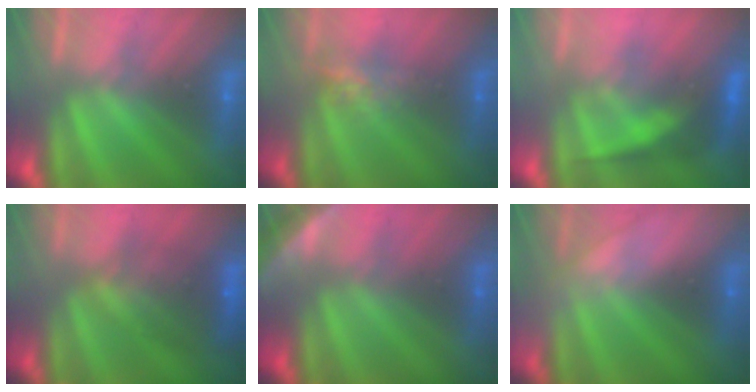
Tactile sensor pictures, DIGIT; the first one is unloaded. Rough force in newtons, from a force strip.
{"total": 4.9}
{"total": 2.7}
{"total": 5.9}
{"total": 4.7}
{"total": 3.0}